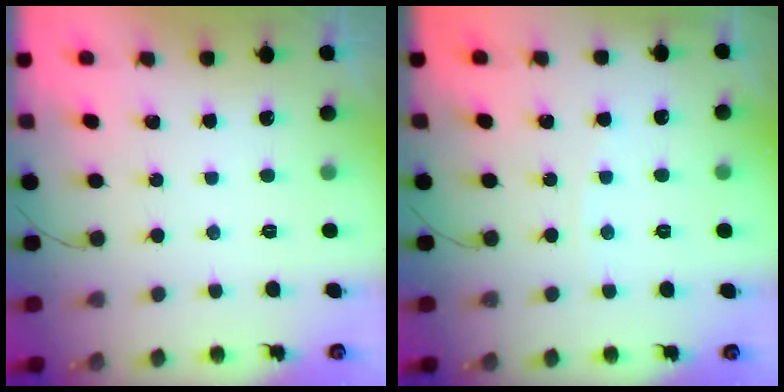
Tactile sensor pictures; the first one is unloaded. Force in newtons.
{"total": 2.3, "press": 2.3, "slide": 0.3}